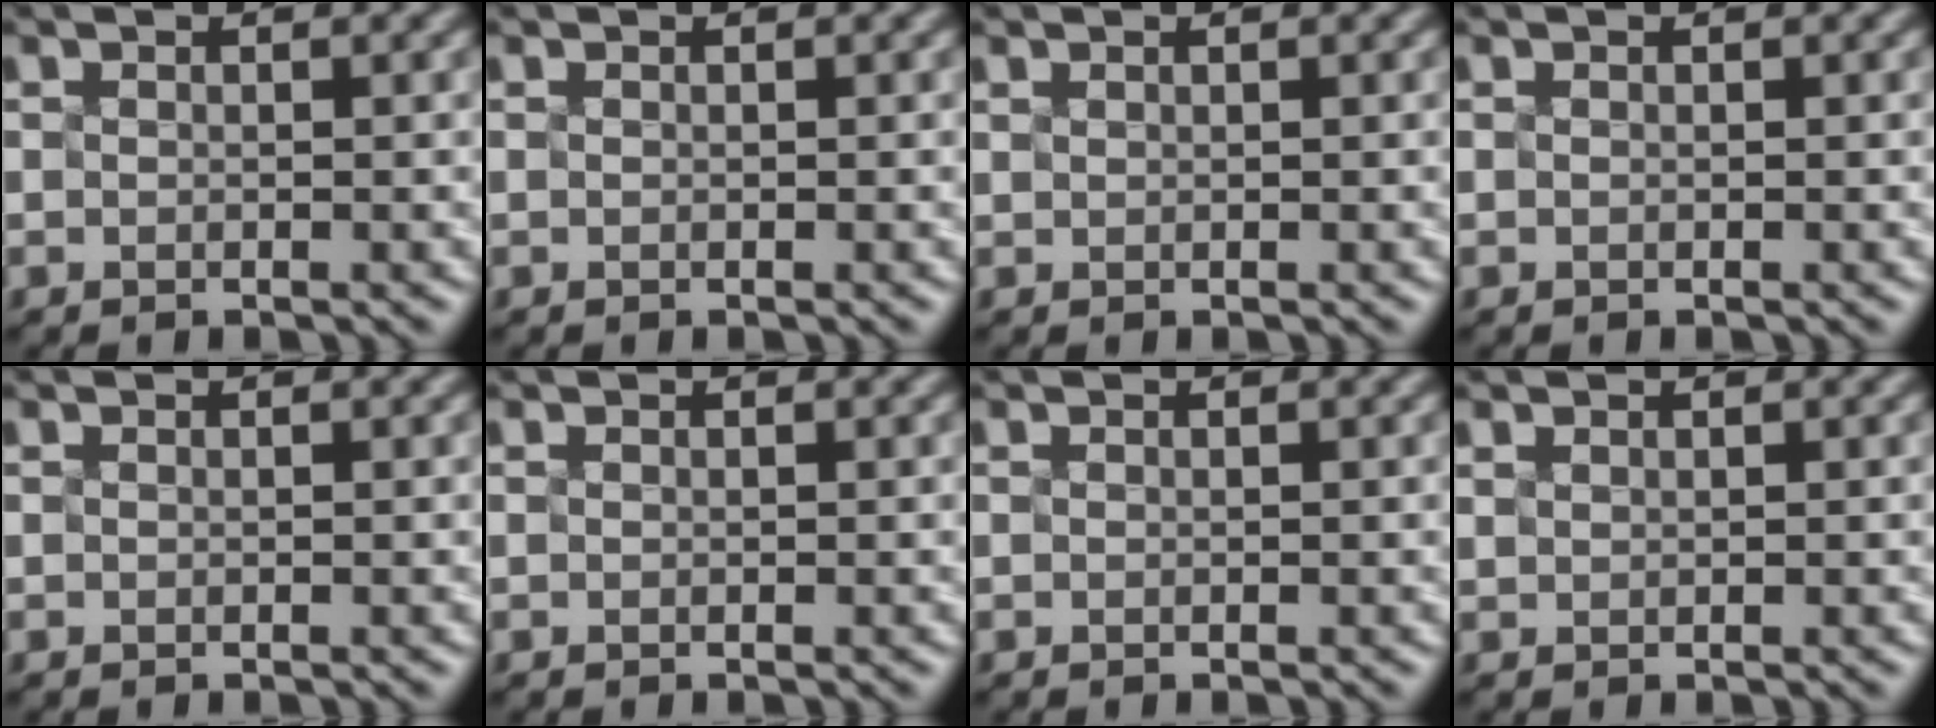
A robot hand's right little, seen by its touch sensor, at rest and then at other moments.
{"total": 0.0}
{"total": 0.6, "force": [0.5, -0.1, -0.1], "torque": [-0.007, 0.001, 0.020]}
{"total": 0.0}
{"total": 0.0}
{"total": 0.0}
{"total": 0.0}
{"total": 0.8, "force": [0.4, -0.4, -0.6], "torque": [-0.007, -0.005, 0.025]}